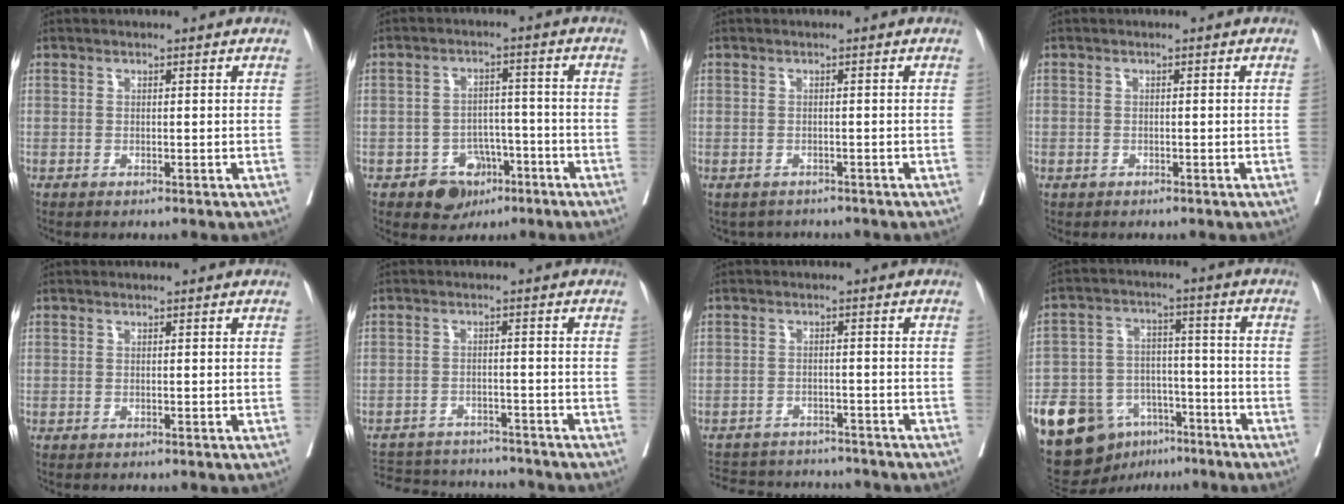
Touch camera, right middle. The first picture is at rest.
{"total": 6.0, "force": [-3.4, 4.6, 1.9], "torque": [-0.019, 0.013, -0.043]}
{"total": 3.0, "force": [-2.7, 1.4, 0.0], "torque": [0.000, 0.003, -0.037]}
{"total": 0.5, "force": [-0.4, 0.4, 0.1], "torque": [0.001, 0.003, -0.009]}
{"total": 0.0}
{"total": 13.8, "force": [-12.9, 3.8, 3.4], "torque": [-0.069, 0.008, -0.174]}
{"total": 12.4, "force": [-11.5, 3.7, 2.8], "torque": [-0.056, 0.010, -0.153]}
{"total": 17.1, "force": [-10.2, 10.8, 8.5], "torque": [-0.160, 0.027, -0.165]}